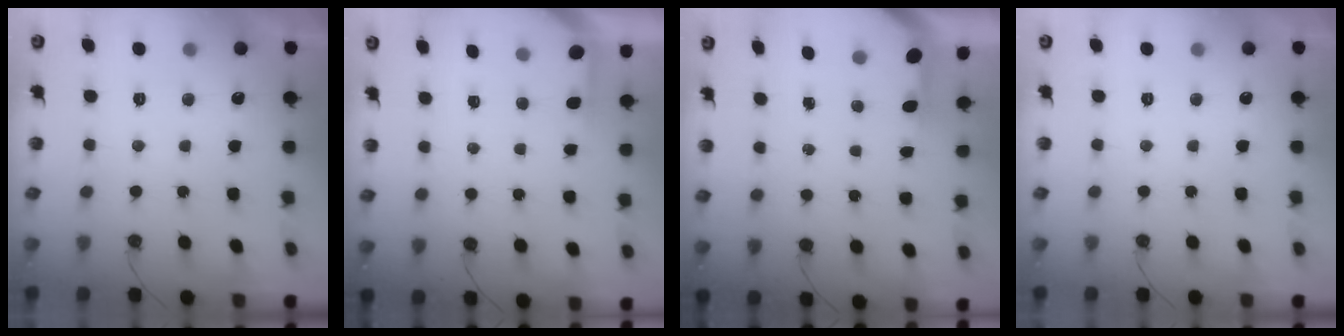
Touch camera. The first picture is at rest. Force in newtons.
{"total": 1.9, "press": 1.9, "slide": 0.3}
{"total": 3.4, "press": 3.4, "slide": 0.3}
{"total": 0.0}